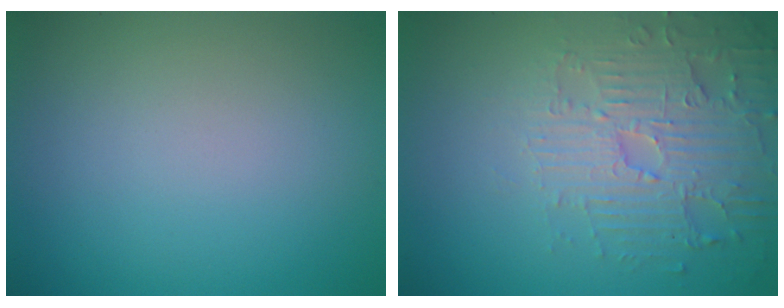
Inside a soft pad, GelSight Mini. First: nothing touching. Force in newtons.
{"total": 4.8, "press": 4.1, "slide": 2.6}